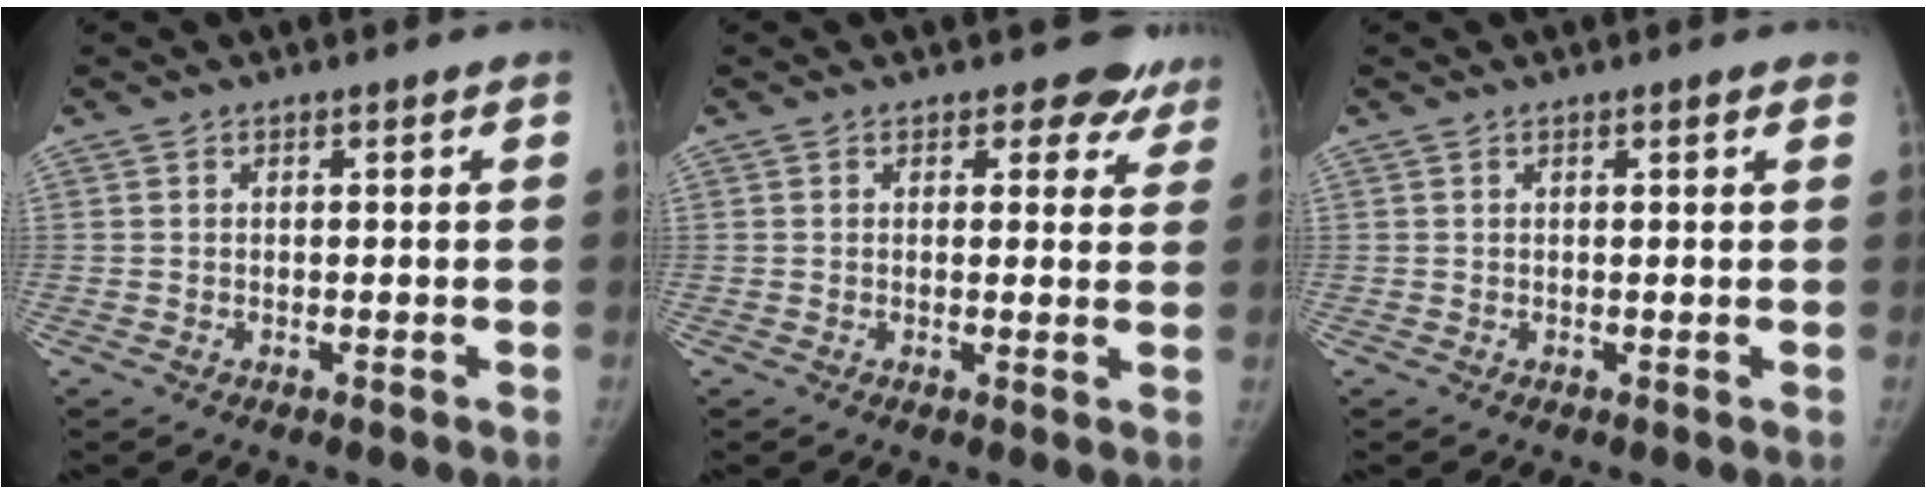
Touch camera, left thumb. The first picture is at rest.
{"total": 6.0, "force": [4.8, 3.6, 0.9], "torque": [0.037, -0.021, 0.036]}
{"total": 1.0, "force": [0.6, 0.3, 0.7], "torque": [-0.008, 0.000, 0.005]}